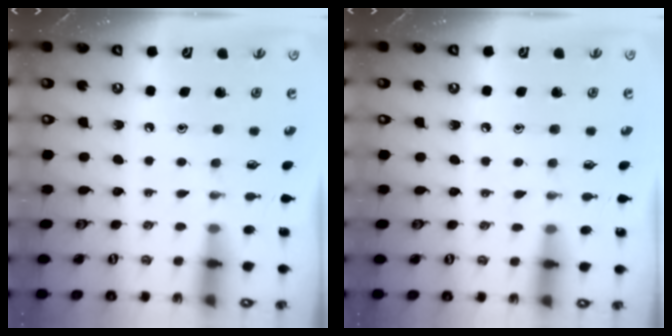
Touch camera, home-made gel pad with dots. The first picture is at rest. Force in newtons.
{"total": 6.5, "press": 6.5, "slide": 0.7}